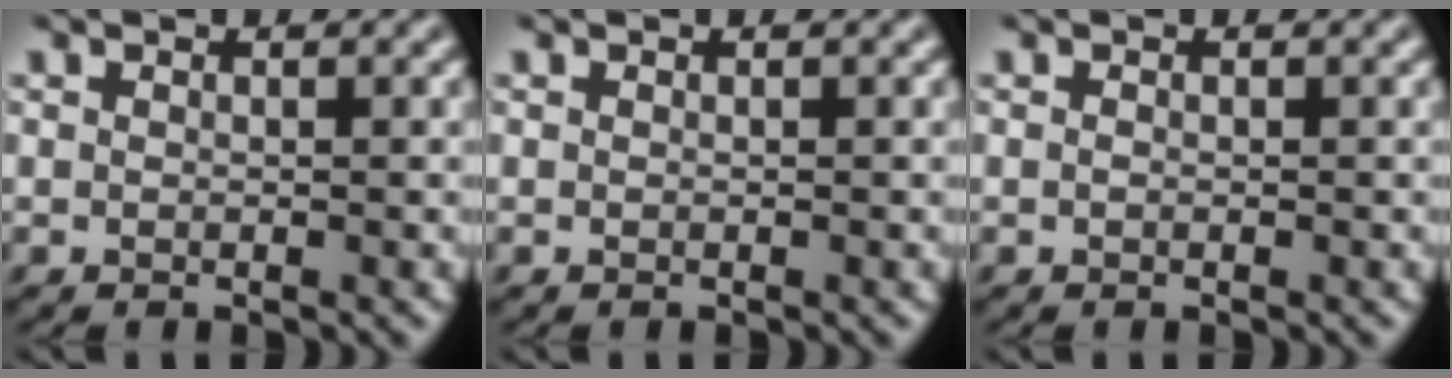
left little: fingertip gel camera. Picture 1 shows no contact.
{"total": 0.0}
{"total": 0.0}